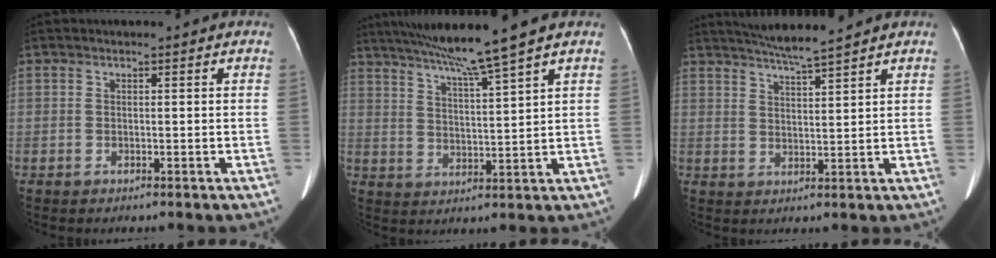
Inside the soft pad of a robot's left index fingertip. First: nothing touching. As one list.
[{"total": 9.6, "force": [7.6, -2.2, 5.4], "torque": [-0.092, 0.004, 0.131]}, {"total": 6.6, "force": [5.9, -0.8, 2.8], "torque": [-0.056, 0.008, 0.105]}]